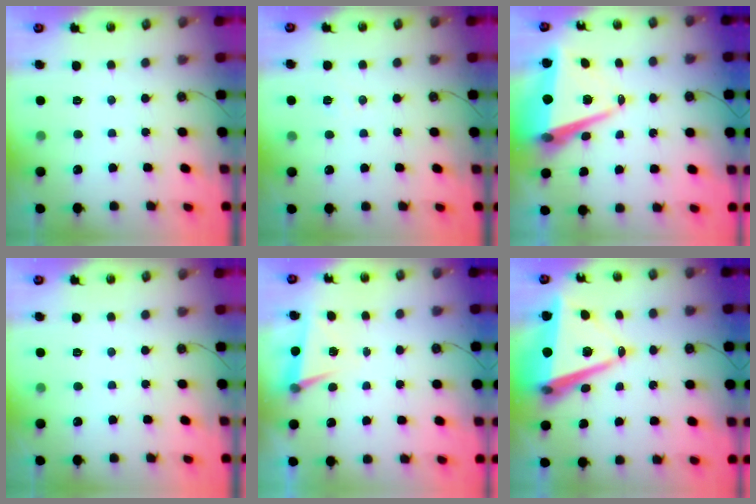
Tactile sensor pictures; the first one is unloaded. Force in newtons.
{"total": 5.0, "press": 4.2, "slide": 2.7}
{"total": 10.0, "press": 9.1, "slide": 4.3}
{"total": 0.0}
{"total": 5.0, "press": 2.3, "slide": 4.4}
{"total": 12.4, "press": 11.7, "slide": 4.0}